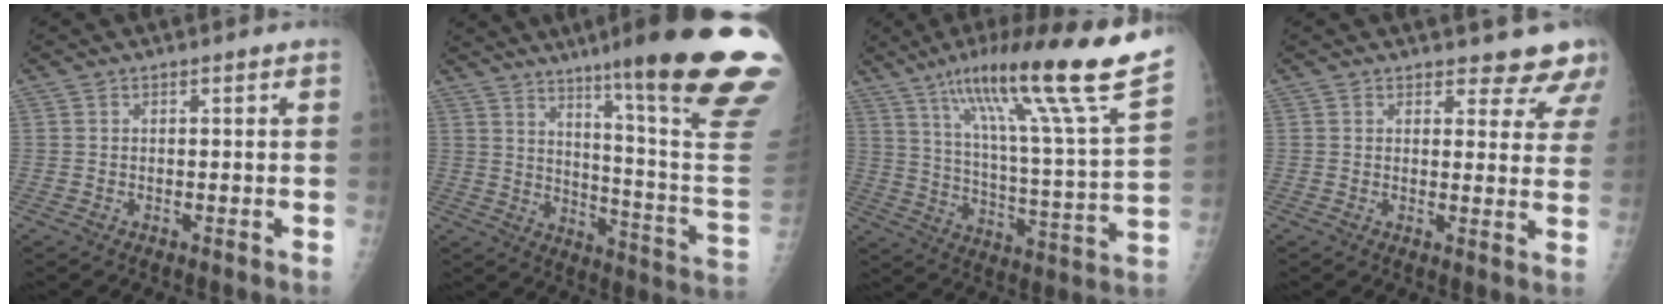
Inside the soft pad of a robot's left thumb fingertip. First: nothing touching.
{"total": 27.0, "force": [17.1, 0.9, 20.9], "torque": [-0.242, -0.104, 0.244]}
{"total": 25.6, "force": [17.3, 0.8, 18.9], "torque": [-0.281, -0.067, 0.273]}
{"total": 7.4, "force": [6.8, 2.5, 1.5], "torque": [0.022, -0.040, 0.057]}